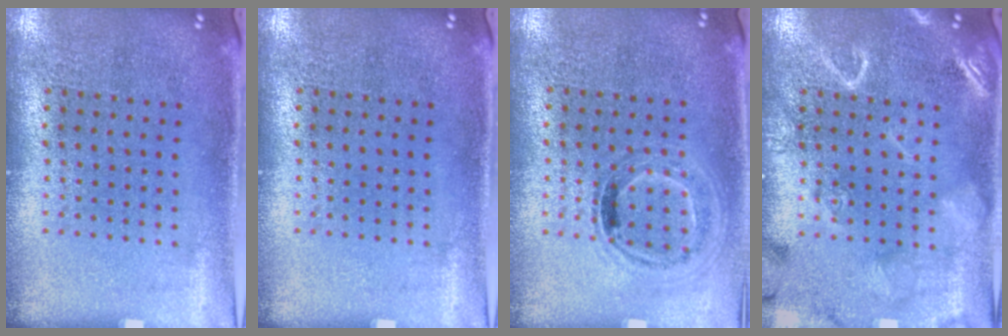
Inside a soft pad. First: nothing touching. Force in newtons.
{"total": 0.0}
{"total": 1.0, "press": 0.9, "slide": 0.5}
{"total": 3.6, "press": 3.6, "slide": 0.5}